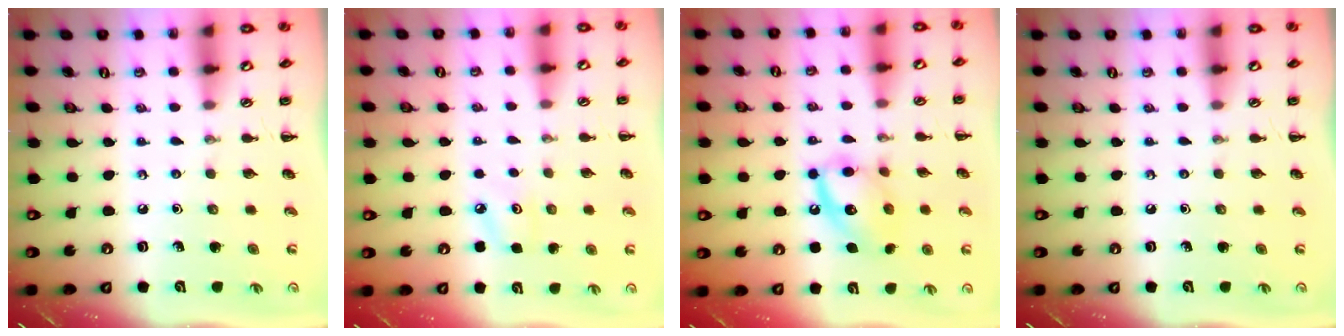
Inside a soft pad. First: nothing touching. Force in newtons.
{"total": 7.1, "press": 7.0, "slide": 1.5}
{"total": 12.7, "press": 12.7, "slide": 0.9}
{"total": 0.0}